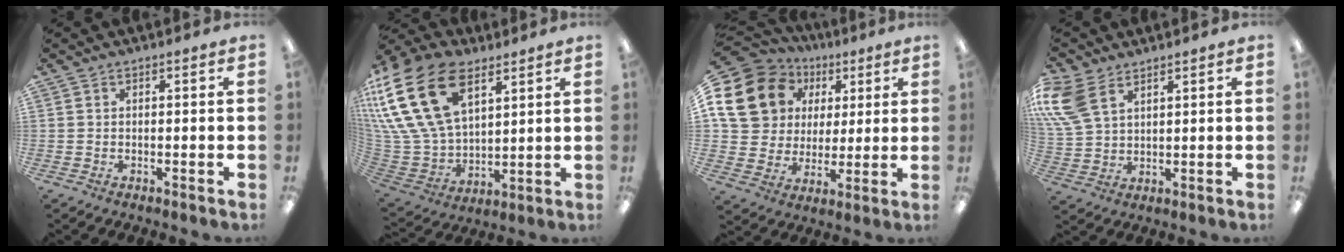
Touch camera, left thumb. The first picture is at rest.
{"total": 26.9, "force": [11.4, 17.0, 17.5], "torque": [-0.381, -0.062, 0.210]}
{"total": 18.8, "force": [7.4, 15.4, 7.7], "torque": [-0.158, -0.031, 0.151]}
{"total": 10.5, "force": [5.3, 6.7, 6.2], "torque": [-0.151, -0.007, 0.103]}